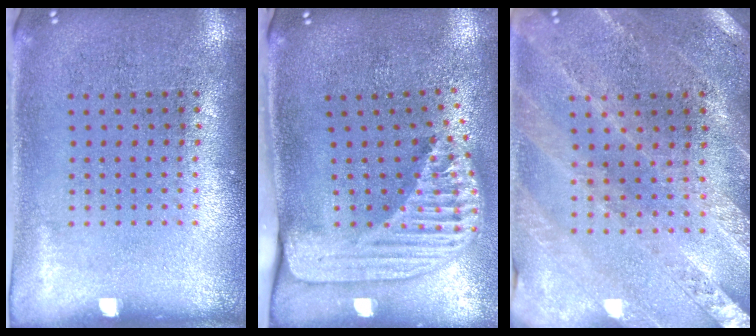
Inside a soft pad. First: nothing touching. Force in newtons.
{"total": 2.5, "press": 1.8, "slide": 1.8}
{"total": 1.0, "press": 1.0, "slide": 0.3}